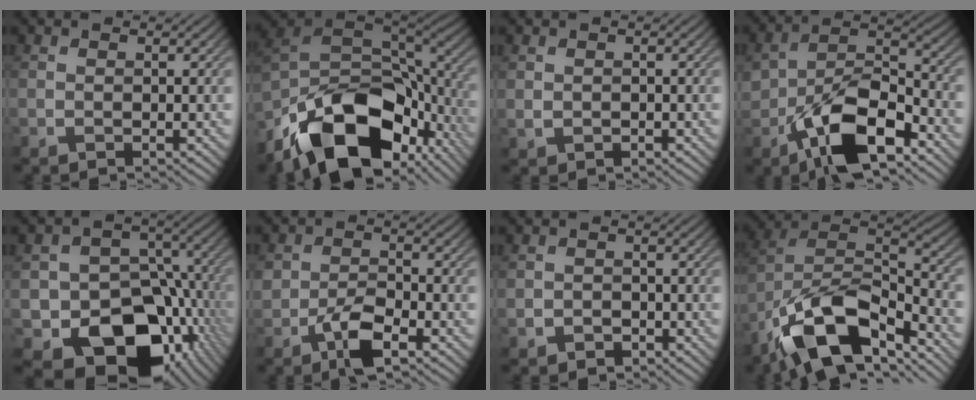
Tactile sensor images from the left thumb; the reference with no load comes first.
{"total": 17.9, "force": [-10.2, 9.1, 11.6], "torque": [-0.226, -0.027, -0.179]}
{"total": 1.0, "force": [-0.1, 0.9, 0.5], "torque": [-0.014, -0.004, 0.003]}
{"total": 11.9, "force": [-5.9, 6.1, 8.3], "torque": [-0.158, -0.015, -0.105]}
{"total": 16.7, "force": [-7.1, 12.4, 8.7], "torque": [-0.119, -0.041, -0.092]}
{"total": 4.9, "force": [-2.6, 2.6, 3.4], "torque": [-0.065, -0.001, -0.052]}
{"total": 1.8, "force": [-1.2, 1.2, 0.3], "torque": [-0.001, -0.005, -0.025]}
{"total": 15.9, "force": [-10.6, 6.5, 9.9], "torque": [-0.208, -0.013, -0.199]}